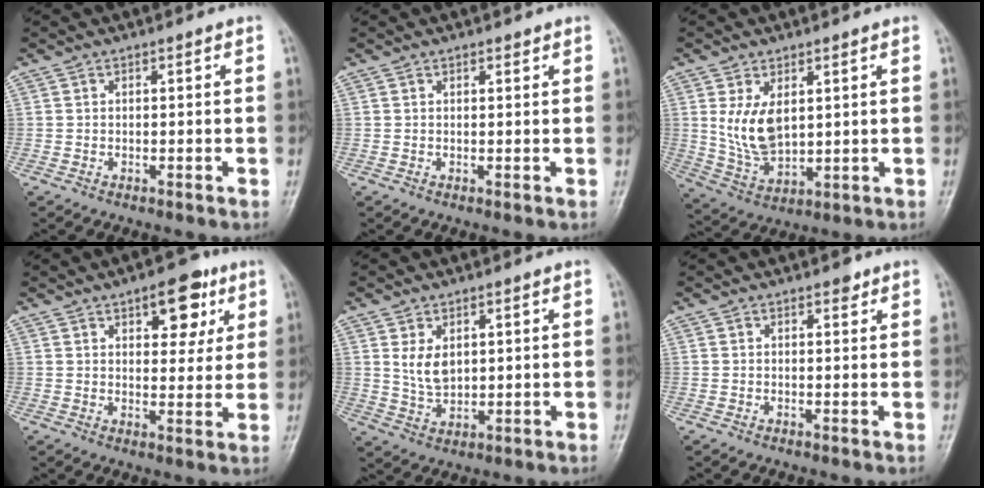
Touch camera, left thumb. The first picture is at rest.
{"total": 1.1, "force": [0.7, 0.6, 0.6], "torque": [-0.004, -0.002, 0.008]}
{"total": 9.0, "force": [2.2, 5.4, 6.8], "torque": [-0.116, -0.020, 0.058]}
{"total": 9.7, "force": [4.8, 5.0, 6.9], "torque": [-0.054, -0.016, 0.061]}
{"total": 5.4, "force": [1.7, 3.5, 3.7], "torque": [-0.052, -0.015, 0.040]}
{"total": 1.6, "force": [1.1, 0.8, 0.9], "torque": [-0.004, -0.003, 0.012]}